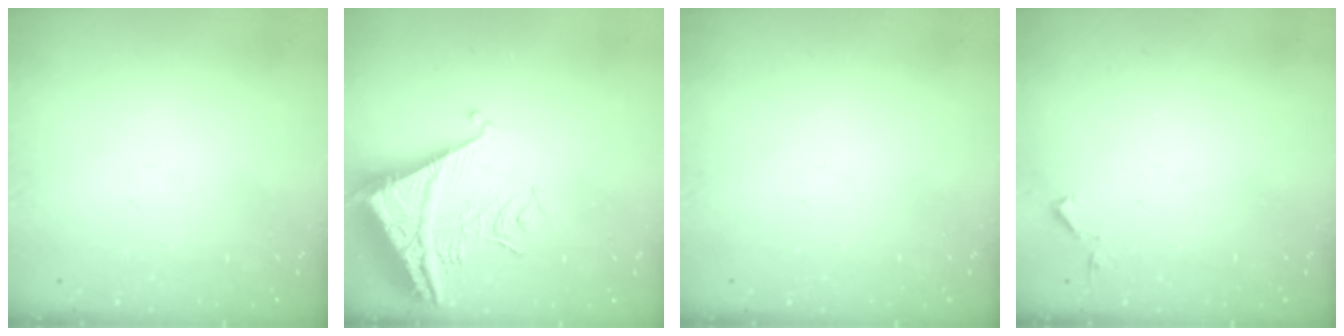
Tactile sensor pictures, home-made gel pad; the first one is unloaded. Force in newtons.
{"total": 7.8, "press": 7.8, "slide": 0.7}
{"total": 0.0}
{"total": 3.1, "press": 3.1, "slide": 0.6}